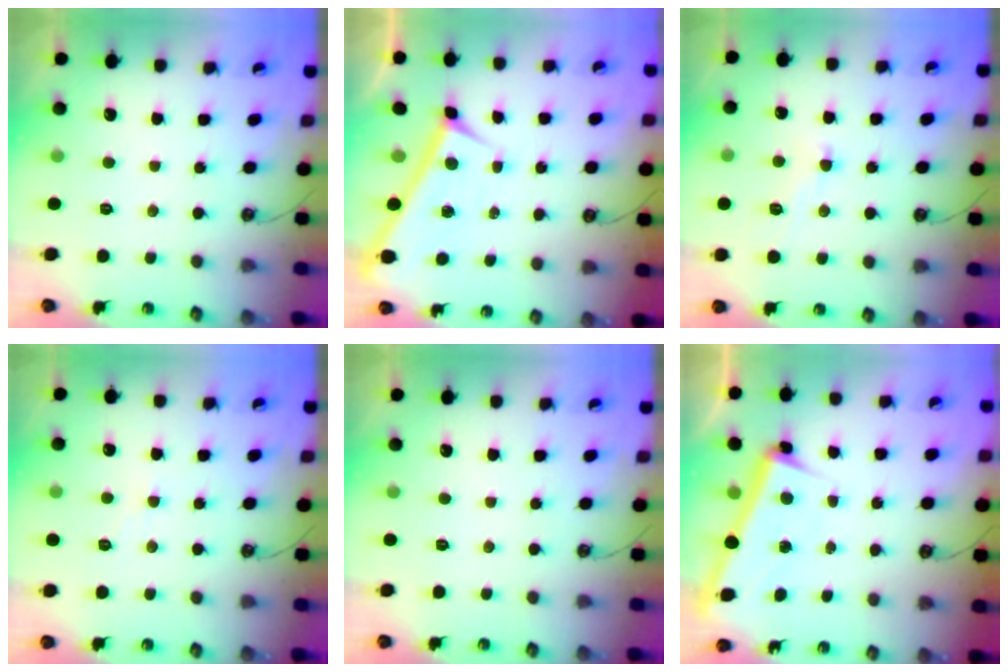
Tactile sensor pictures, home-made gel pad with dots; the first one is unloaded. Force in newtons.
{"total": 0.0}
{"total": 1.1, "press": 0.7, "slide": 0.9}
{"total": 0.9, "press": 0.8, "slide": 0.3}
{"total": 0.0}
{"total": 2.3, "press": 2.2, "slide": 0.7}